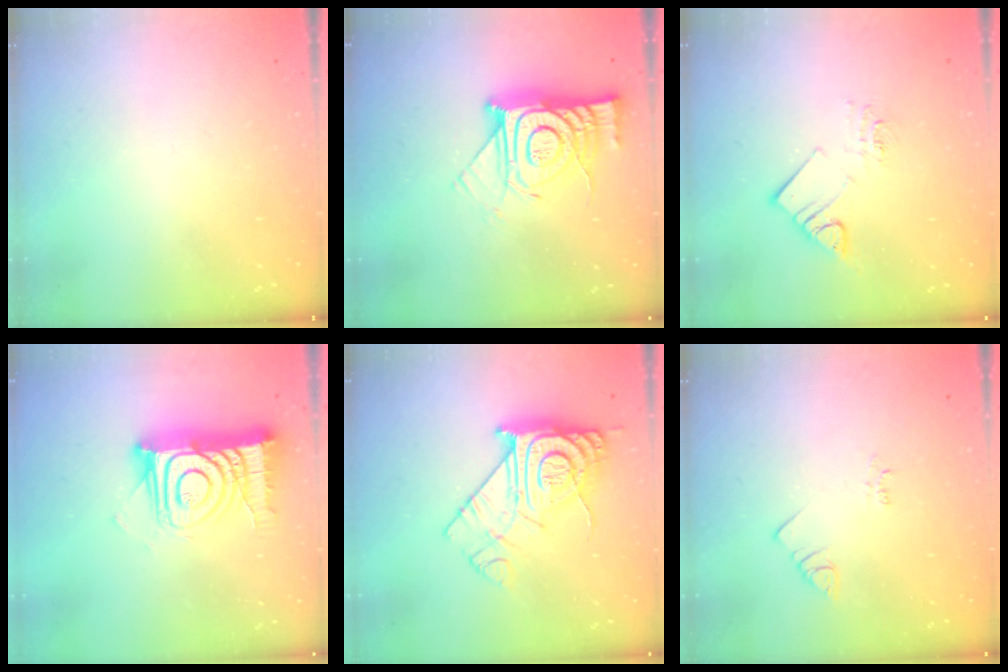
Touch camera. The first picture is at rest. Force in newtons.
{"total": 16.7, "press": 16.6, "slide": 1.8}
{"total": 9.1, "press": 9.1, "slide": 0.5}
{"total": 17.6, "press": 17.5, "slide": 1.5}
{"total": 14.8, "press": 14.7, "slide": 1.3}
{"total": 2.5, "press": 2.5, "slide": 0.5}